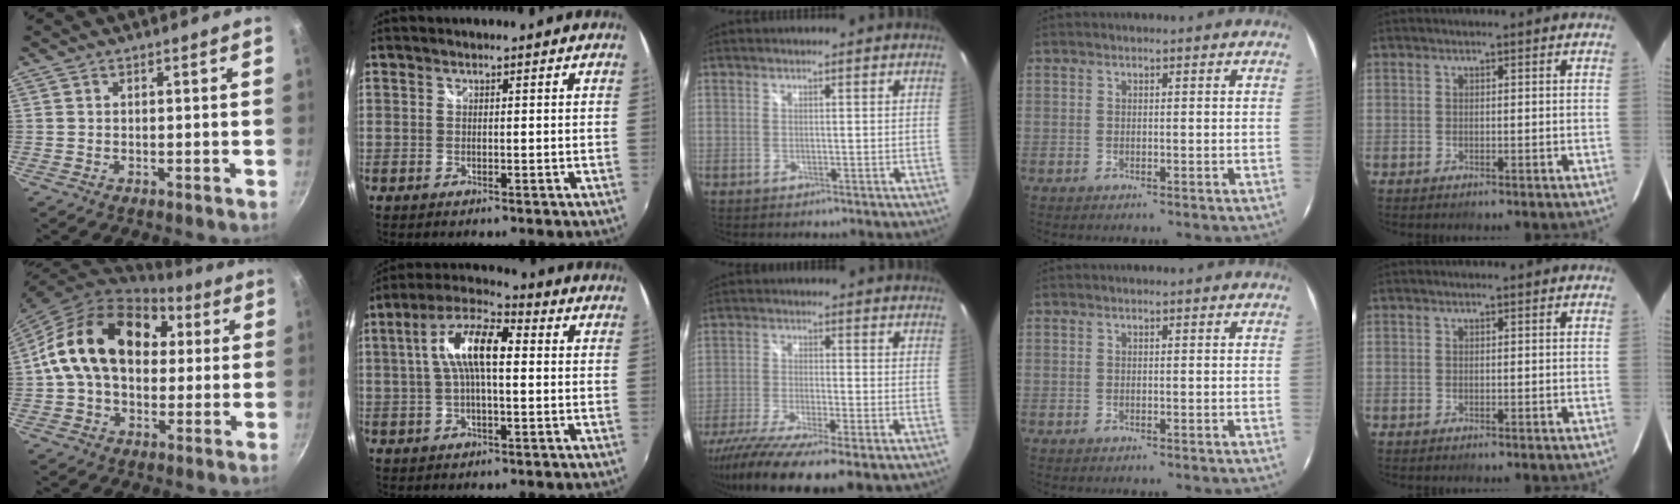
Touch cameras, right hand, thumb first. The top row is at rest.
{"thumb": {"total": 21.3, "force": [4.1, 15.1, 14.5], "torque": [-0.223, 0.030, 0.058]}, "index": {"total": 10.9, "force": [1.1, 3.9, 10.2], "torque": [-0.196, 0.023, 0.014]}, "middle": {"total": 14.2, "force": [-9.8, 2.3, 10.0], "torque": [-0.202, -0.055, -0.172]}}